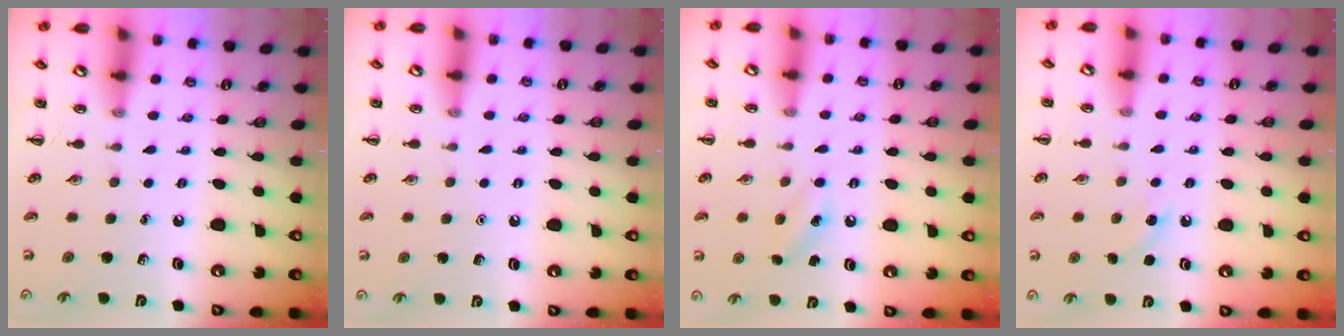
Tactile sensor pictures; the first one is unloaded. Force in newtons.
{"total": 1.6, "press": 1.6, "slide": 0.1}
{"total": 5.3, "press": 5.1, "slide": 1.2}
{"total": 4.0, "press": 3.9, "slide": 0.8}